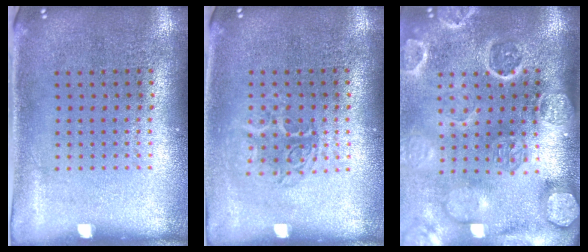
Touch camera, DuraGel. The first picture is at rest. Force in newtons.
{"total": 1.4, "press": 1.1, "slide": 0.8}
{"total": 4.2, "press": 3.5, "slide": 2.4}